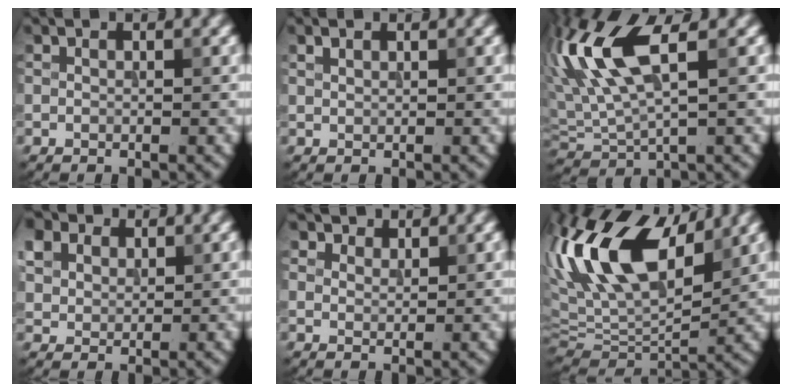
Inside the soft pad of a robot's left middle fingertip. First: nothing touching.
{"total": 0.8, "force": [0.6, 0.3, 0.4], "torque": [-0.010, 0.003, 0.013]}
{"total": 8.6, "force": [2.5, 3.0, 7.7], "torque": [-0.167, 0.020, 0.043]}
{"total": 5.8, "force": [3.2, 4.1, 2.7], "torque": [-0.106, 0.016, 0.061]}
{"total": 2.4, "force": [2.0, 1.1, 0.5], "torque": [-0.016, -0.011, 0.038]}
{"total": 13.9, "force": [5.2, 6.5, 11.1], "torque": [-0.224, 0.030, 0.085]}